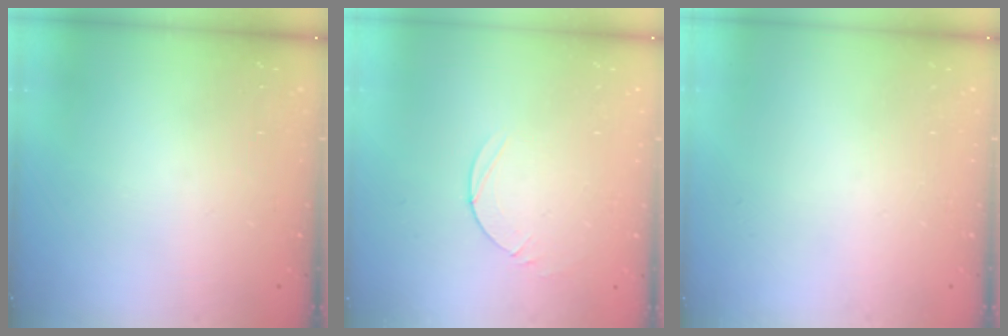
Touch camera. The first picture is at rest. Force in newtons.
{"total": 4.9, "press": 4.9, "slide": 0.4}
{"total": 0.0}